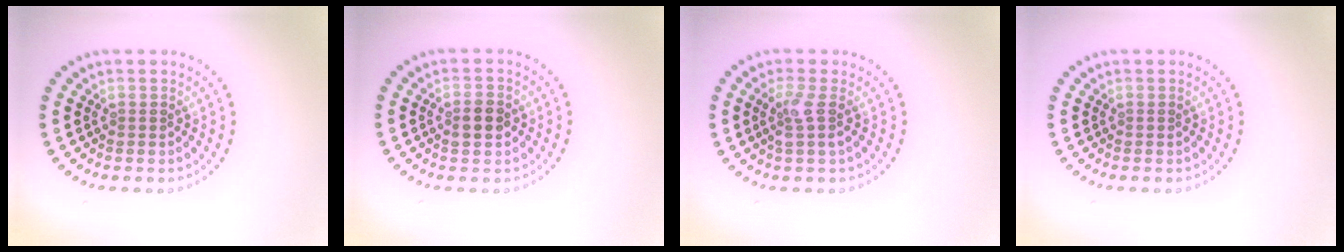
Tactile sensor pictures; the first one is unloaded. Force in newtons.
{"total": 2.5, "press": 2.5, "slide": 0.1}
{"total": 1.9, "press": 1.5, "slide": 1.2}
{"total": 0.0}